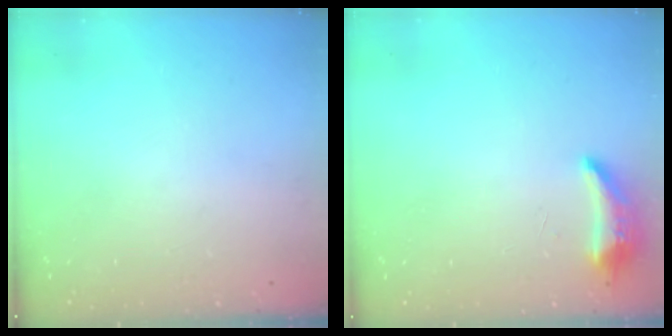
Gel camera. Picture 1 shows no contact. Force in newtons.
{"total": 8.3, "press": 8.1, "slide": 1.5}